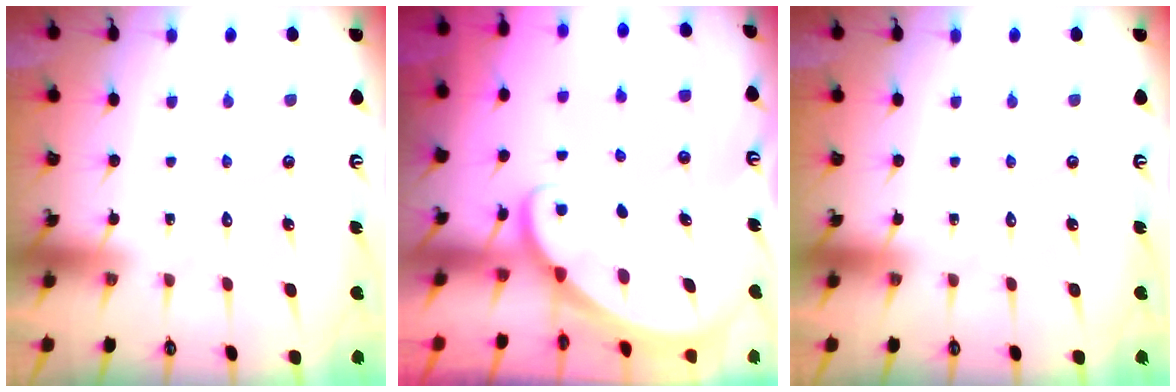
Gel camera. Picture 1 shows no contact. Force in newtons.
{"total": 1.8, "press": 1.8, "slide": 0.1}
{"total": 0.0}